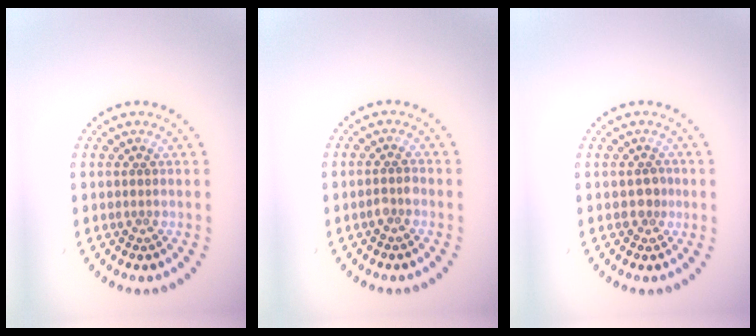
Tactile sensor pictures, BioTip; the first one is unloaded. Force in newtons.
{"total": 1.2, "press": 1.1, "slide": 0.4}
{"total": 1.2, "press": 1.0, "slide": 0.6}